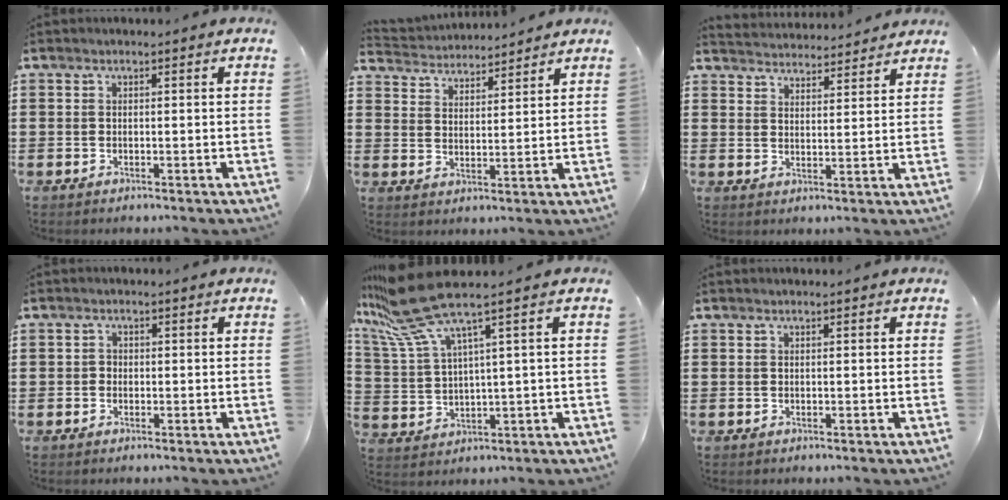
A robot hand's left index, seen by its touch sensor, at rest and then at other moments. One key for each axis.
{"total": 3.6, "fx": 3.5, "fy": 0.3, "fz": -0.5, "tx": -0.009, "ty": -0.019, "tz": 0.062}
{"total": 3.5, "fx": 3.5, "fy": -0.2, "fz": -0.4, "tx": -0.005, "ty": -0.021, "tz": 0.062}
{"total": 0.8, "fx": -0.1, "fy": 0.8, "fz": 0.2, "tx": -0.007, "ty": 0.005, "tz": -0.002}
{"total": 10.1, "fx": 6.9, "fy": 1.2, "fz": 7.2, "tx": -0.194, "ty": -0.040, "tz": 0.116}
{"total": 0.0}